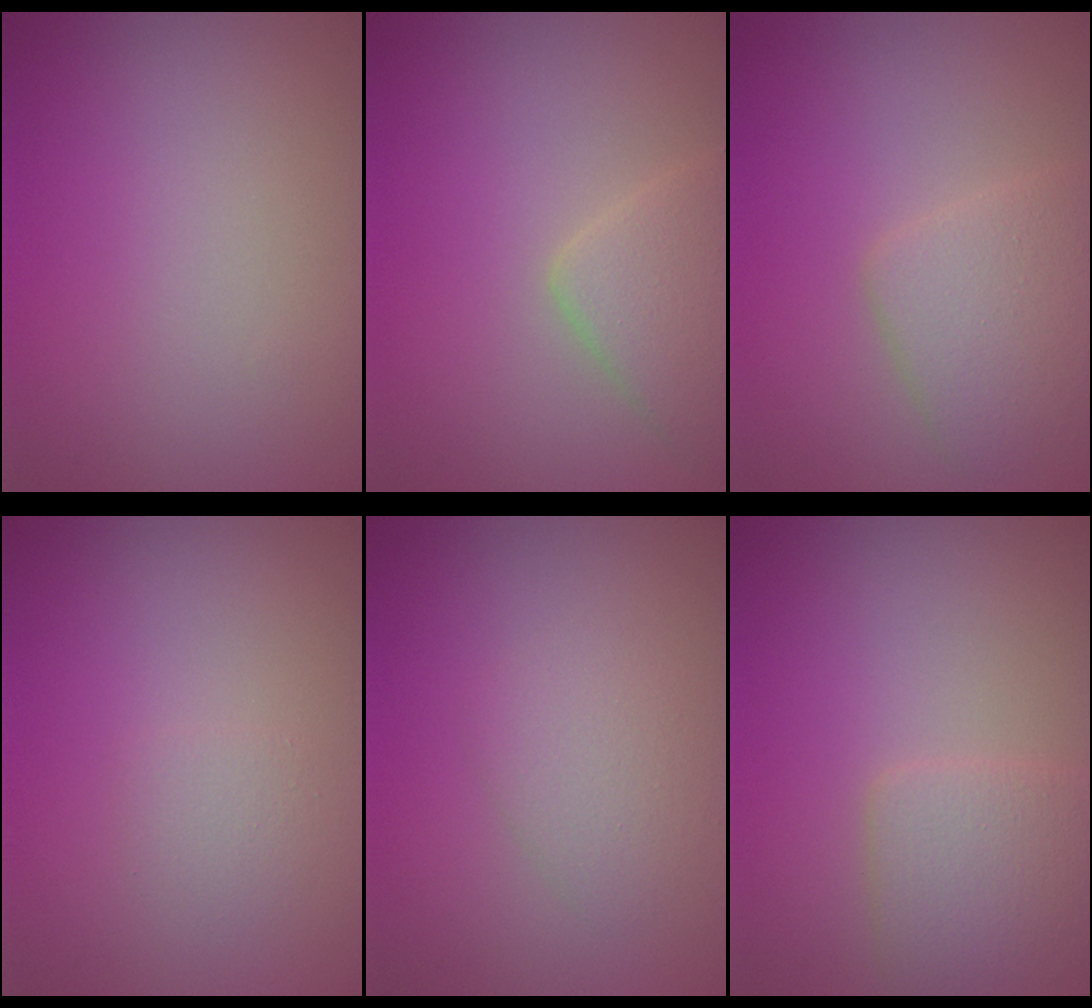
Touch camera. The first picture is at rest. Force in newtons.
{"total": 3.4, "press": 3.4, "slide": 0.2}
{"total": 3.6, "press": 3.6, "slide": 0.1}
{"total": 1.0, "press": 1.0, "slide": 0.1}
{"total": 2.0, "press": 2.0, "slide": 0.1}
{"total": 2.9, "press": 2.9, "slide": 0.0}